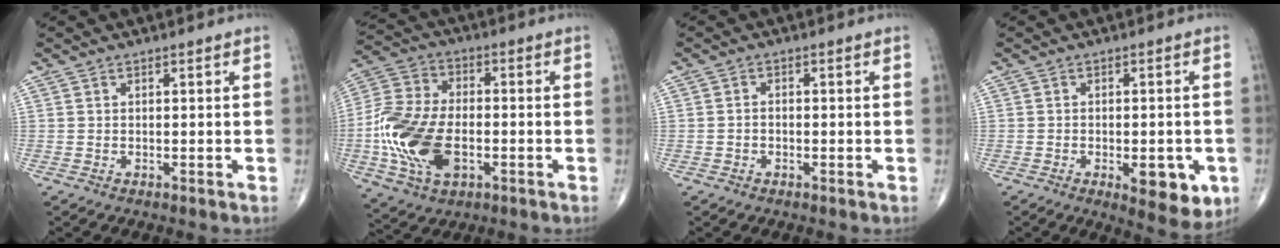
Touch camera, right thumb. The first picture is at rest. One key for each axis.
{"total": 17.2, "fx": -3.6, "fy": 10.3, "fz": 13.3, "tx": -0.270, "ty": 0.011, "tz": -0.067}
{"total": 1.2, "fx": -0.5, "fy": 0.9, "fz": 0.7, "tx": -0.009, "ty": 0.006, "tz": -0.008}
{"total": 9.0, "fx": -3.0, "fy": 3.7, "fz": 7.5, "tx": -0.077, "ty": -0.003, "tz": -0.031}